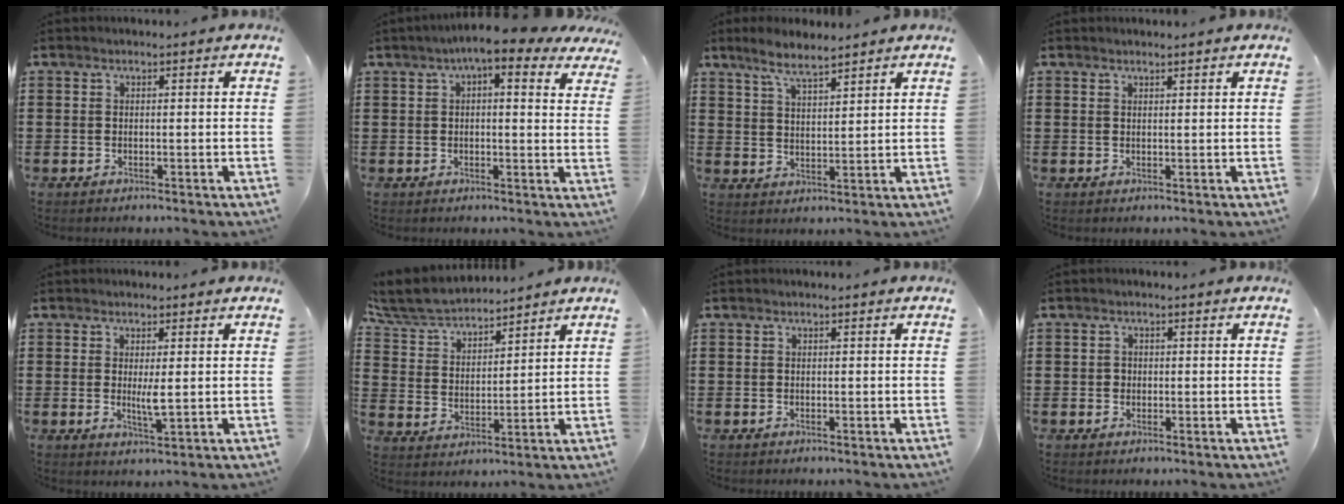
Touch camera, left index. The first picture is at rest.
{"total": 6.0, "force": [3.9, 1.1, 4.4], "torque": [-0.088, -0.004, 0.064]}
{"total": 5.4, "force": [4.5, 0.8, 2.7], "torque": [-0.065, -0.004, 0.083]}
{"total": 0.9, "force": [0.9, 0.1, 0.2], "torque": [-0.005, -0.001, 0.018]}
{"total": 3.3, "force": [0.4, 0.5, 3.2], "torque": [-0.053, -0.008, 0.006]}
{"total": 6.7, "force": [6.2, 1.7, 1.9], "torque": [-0.068, -0.027, 0.111]}
{"total": 0.0}
{"total": 1.0, "force": [0.1, 0.9, 0.2], "torque": [-0.007, 0.005, 0.002]}